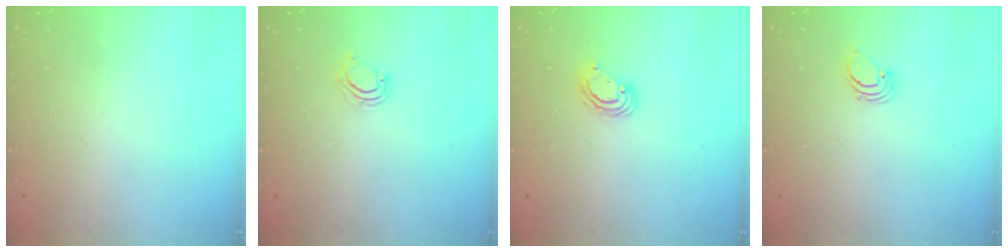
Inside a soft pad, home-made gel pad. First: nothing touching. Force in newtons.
{"total": 2.2, "press": 2.2, "slide": 0.1}
{"total": 4.5, "press": 4.5, "slide": 0.1}
{"total": 1.9, "press": 1.9, "slide": 0.1}